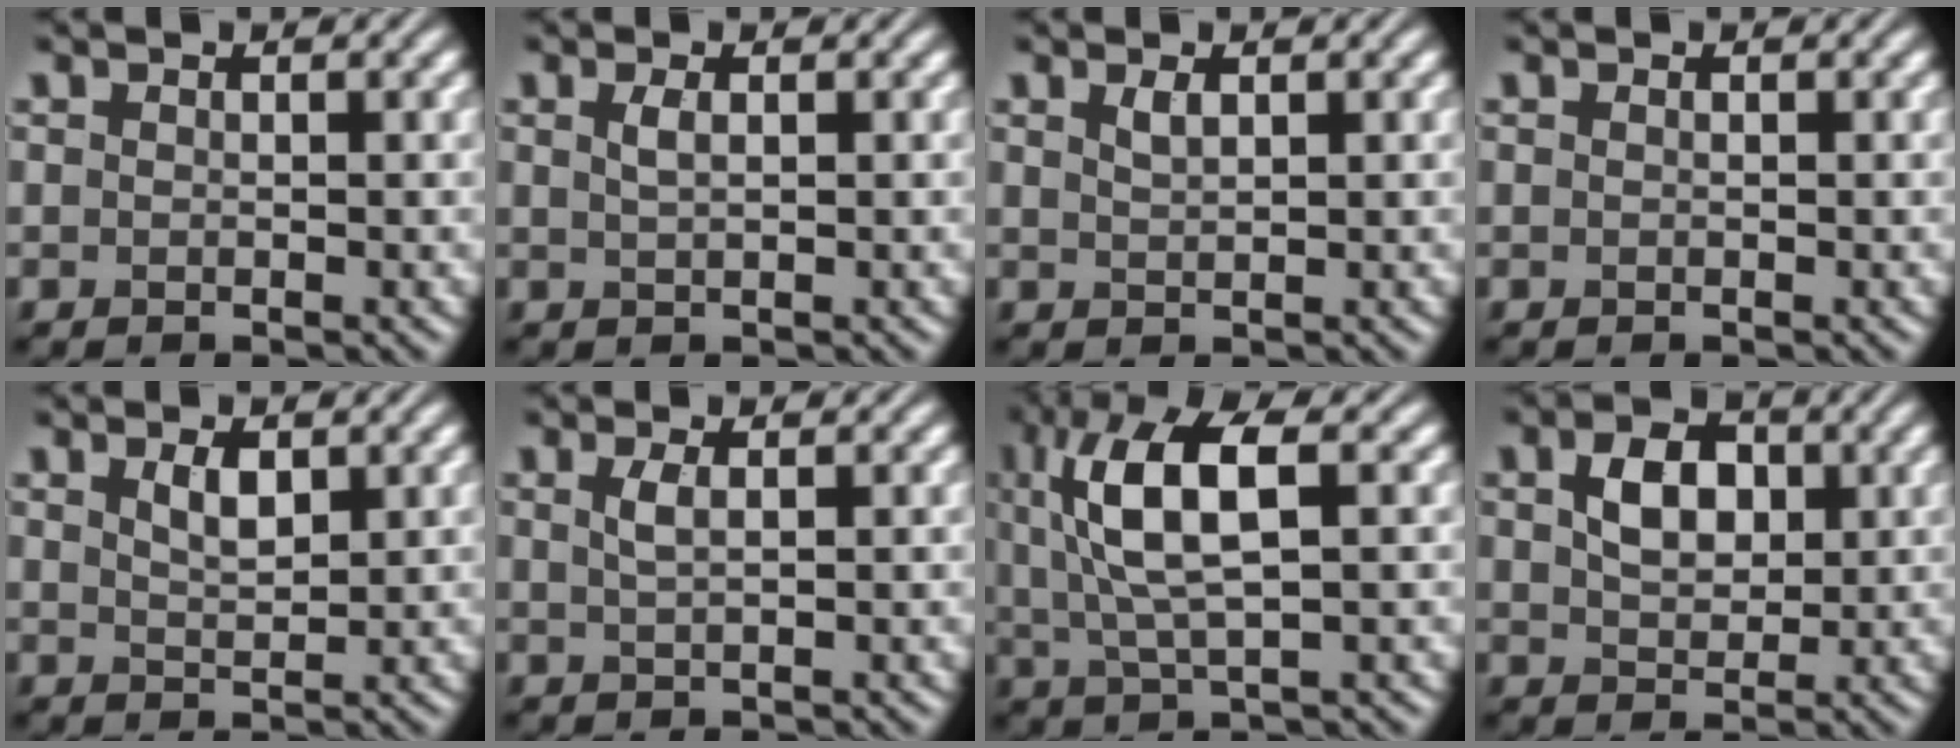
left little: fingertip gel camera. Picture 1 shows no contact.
{"total": 1.1, "force": [0.4, 0.3, 1.0], "torque": [-0.022, 0.004, 0.009]}
{"total": 1.1, "force": [0.7, 0.3, 0.8], "torque": [-0.018, 0.002, 0.015]}
{"total": 0.0}
{"total": 1.9, "force": [1.0, 0.7, 1.5], "torque": [-0.030, 0.000, 0.021]}
{"total": 1.5, "force": [0.5, 0.5, 1.3], "torque": [-0.026, 0.003, 0.009]}
{"total": 8.2, "force": [2.0, 2.9, 7.4], "torque": [-0.154, 0.010, 0.035]}
{"total": 4.0, "force": [1.0, 2.7, 2.8], "torque": [-0.058, 0.006, 0.017]}